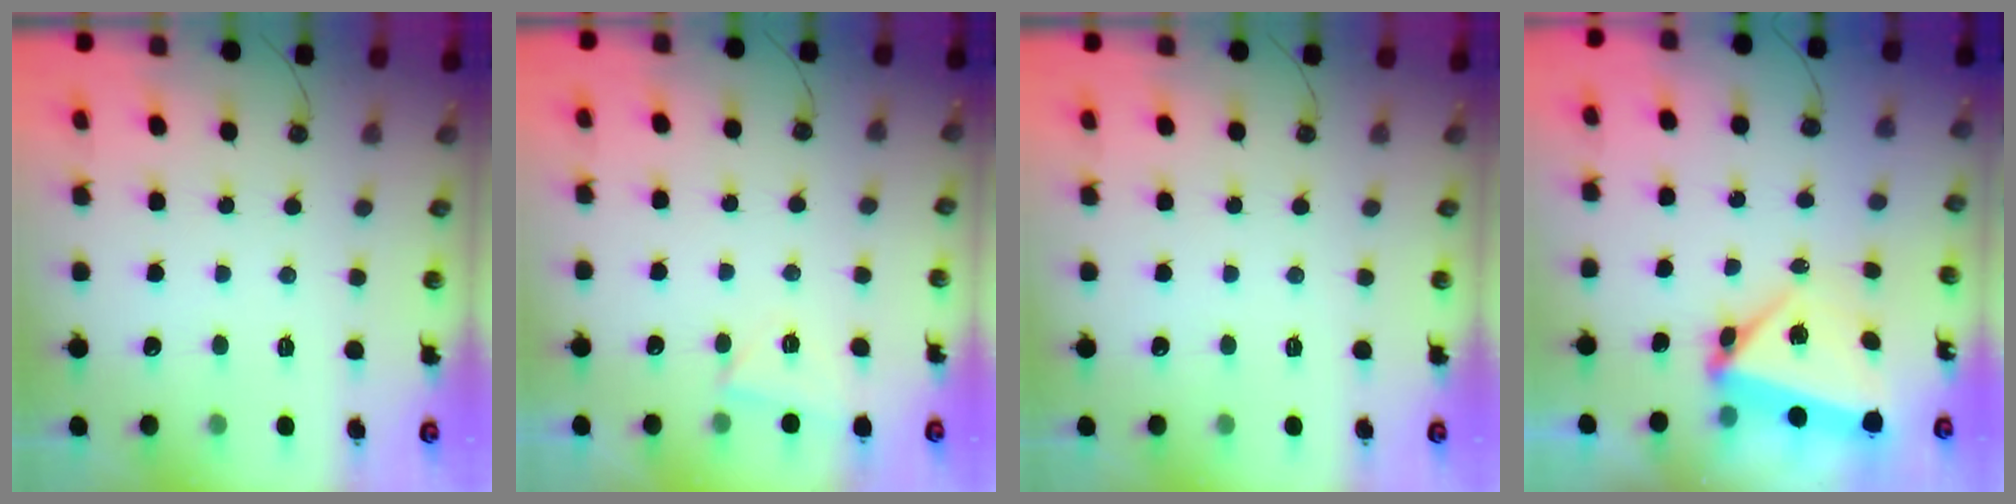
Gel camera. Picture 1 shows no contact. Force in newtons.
{"total": 2.7, "press": 2.7, "slide": 0.3}
{"total": 0.0}
{"total": 5.4, "press": 5.4, "slide": 0.2}